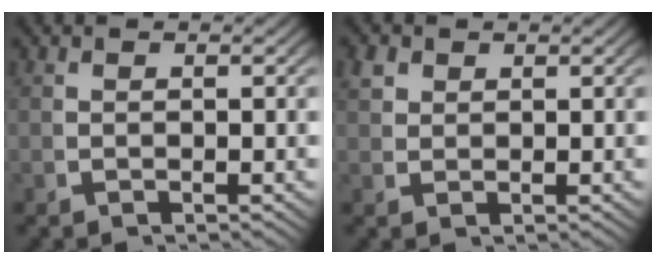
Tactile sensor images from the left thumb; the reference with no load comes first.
{"total": 1.9, "force": [1.2, 1.2, 0.7], "torque": [-0.019, -0.004, 0.030]}